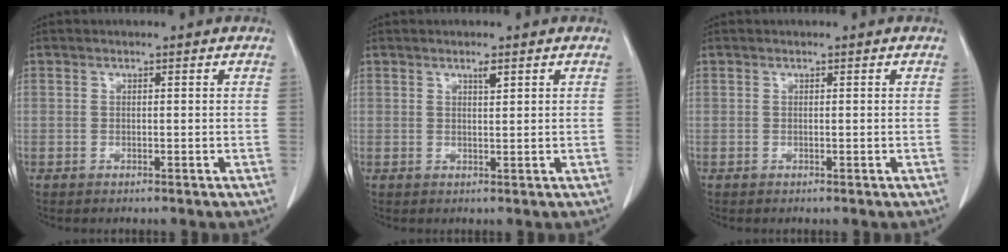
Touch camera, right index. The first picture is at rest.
{"total": 1.2, "force": [0.8, 0.1, 0.9], "torque": [-0.018, -0.003, 0.014]}
{"total": 0.0}